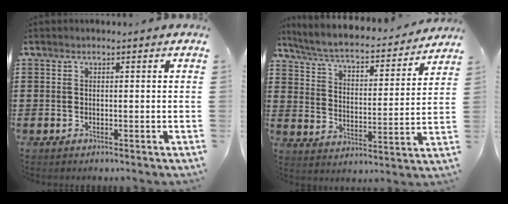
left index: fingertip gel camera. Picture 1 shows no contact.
{"total": 4.7, "force": [4.3, 0.4, 1.7], "torque": [-0.055, -0.035, 0.066]}